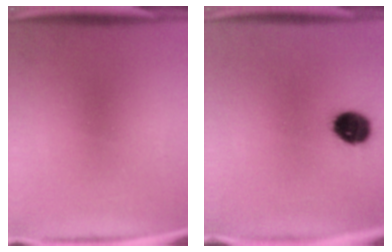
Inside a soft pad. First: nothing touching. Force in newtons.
{"total": 8.7}